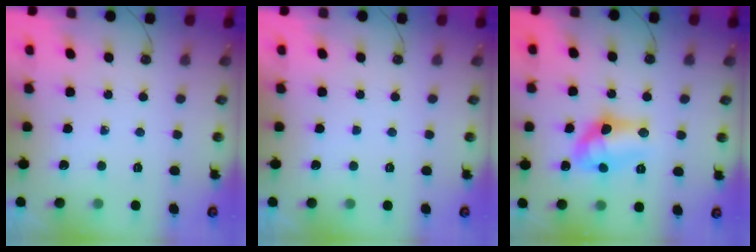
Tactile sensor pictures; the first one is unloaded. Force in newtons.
{"total": 0.0}
{"total": 11.7, "press": 11.7, "slide": 0.5}